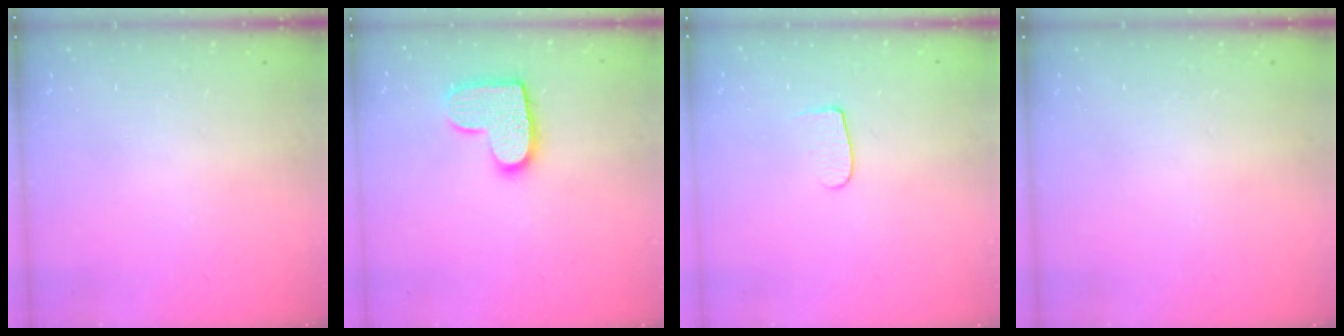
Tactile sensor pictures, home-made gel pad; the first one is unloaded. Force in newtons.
{"total": 12.7, "press": 12.7, "slide": 0.7}
{"total": 5.9, "press": 5.9, "slide": 0.6}
{"total": 0.0}